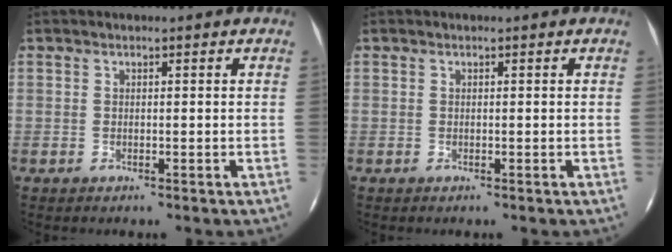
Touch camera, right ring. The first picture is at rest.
{"total": 0.0}